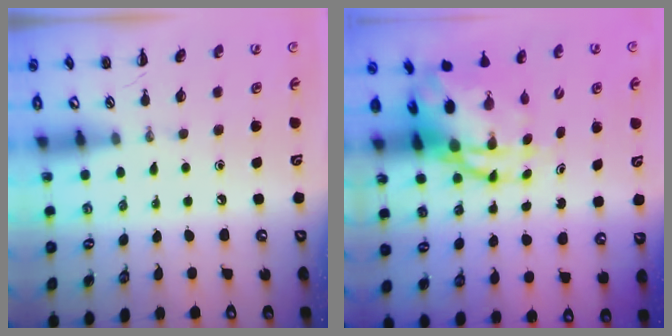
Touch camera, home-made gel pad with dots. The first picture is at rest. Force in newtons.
{"total": 10.4, "press": 10.0, "slide": 2.7}